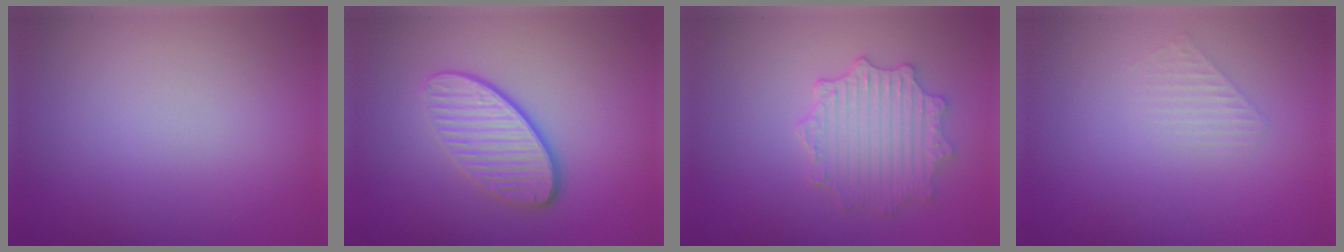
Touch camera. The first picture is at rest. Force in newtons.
{"total": 4.1, "press": 3.1, "slide": 2.7}
{"total": 4.1, "press": 3.6, "slide": 2.0}
{"total": 1.3, "press": 1.3, "slide": 0.2}